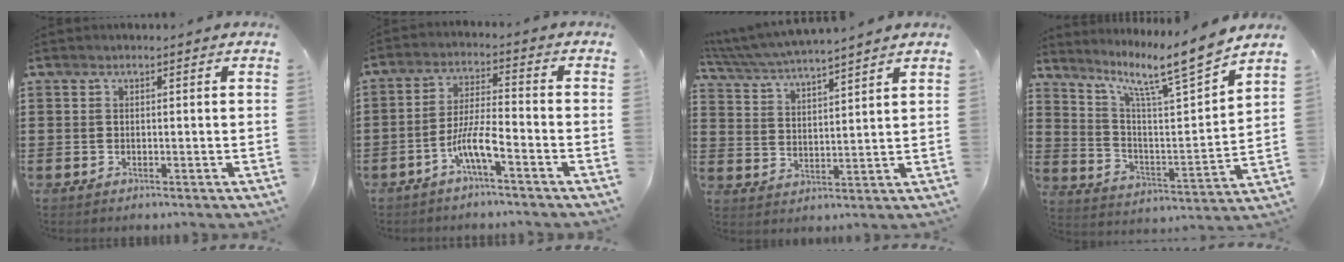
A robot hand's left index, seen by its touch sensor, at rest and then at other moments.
{"total": 6.8, "force": [-3.8, 0.8, 5.5], "torque": [-0.119, -0.006, -0.075]}
{"total": 4.7, "force": [4.6, -0.4, 1.1], "torque": [-0.042, -0.027, 0.077]}
{"total": 10.4, "force": [8.6, 0.6, 5.8], "torque": [-0.124, -0.064, 0.130]}